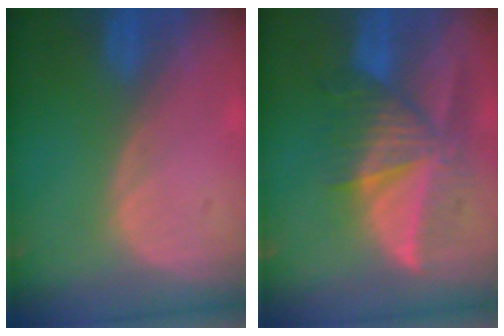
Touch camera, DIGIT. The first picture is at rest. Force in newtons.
{"total": 8.4, "press": 7.9, "slide": 3.0}